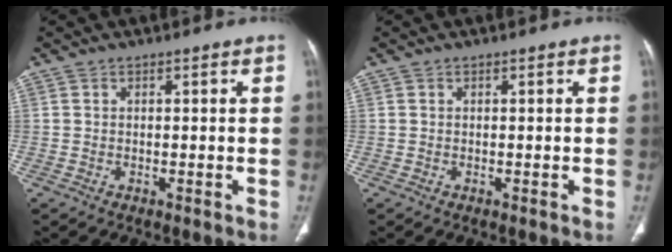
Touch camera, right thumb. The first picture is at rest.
{"total": 0.0}